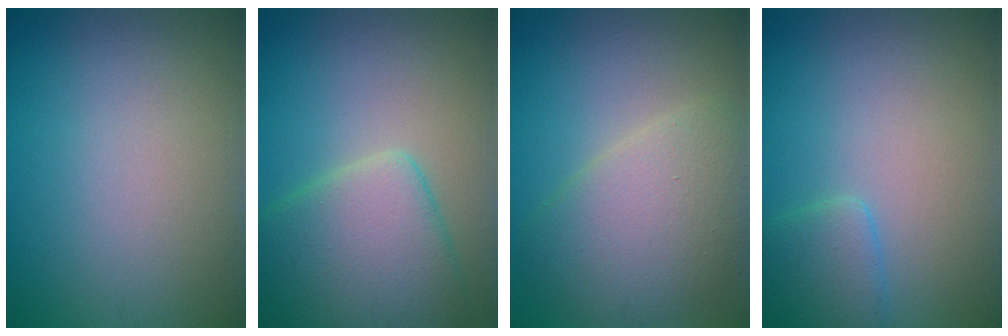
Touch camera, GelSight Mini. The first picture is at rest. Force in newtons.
{"total": 7.3, "press": 7.3, "slide": 0.4}
{"total": 5.9, "press": 5.9, "slide": 0.2}
{"total": 2.5, "press": 2.5, "slide": 0.2}